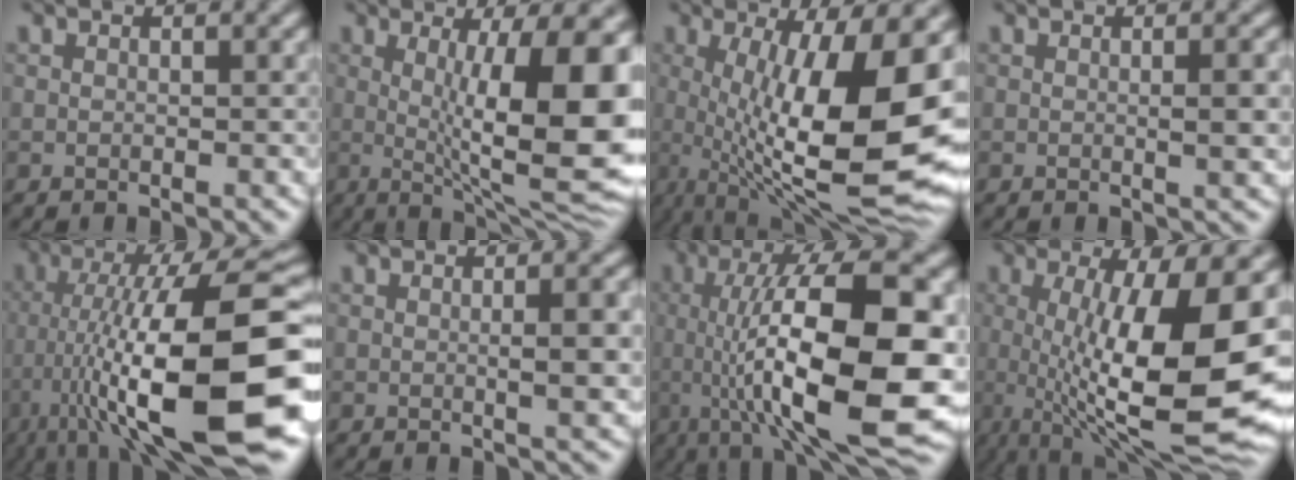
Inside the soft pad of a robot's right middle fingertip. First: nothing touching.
{"total": 12.4, "force": [0.4, 2.8, 12.1], "torque": [-0.158, 0.005, 0.014]}
{"total": 14.6, "force": [0.0, 4.0, 14.0], "torque": [-0.207, 0.002, 0.008]}
{"total": 2.1, "force": [-0.1, 0.3, 2.0], "torque": [-0.028, 0.010, 0.003]}
{"total": 15.5, "force": [-3.6, 3.8, 14.6], "torque": [-0.229, 0.026, -0.050]}
{"total": 3.0, "force": [-0.1, 0.6, 3.0], "torque": [-0.041, 0.011, 0.004]}
{"total": 14.6, "force": [-1.2, 4.5, 13.8], "torque": [-0.193, 0.009, -0.017]}
{"total": 13.1, "force": [-0.3, 3.5, 12.6], "torque": [-0.195, -0.010, 0.001]}